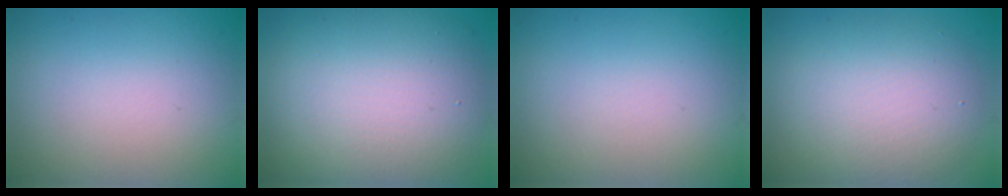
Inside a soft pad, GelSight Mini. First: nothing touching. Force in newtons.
{"total": 10.9, "press": 10.9, "slide": 0.6}
{"total": 0.0}
{"total": 6.2, "press": 6.1, "slide": 0.5}